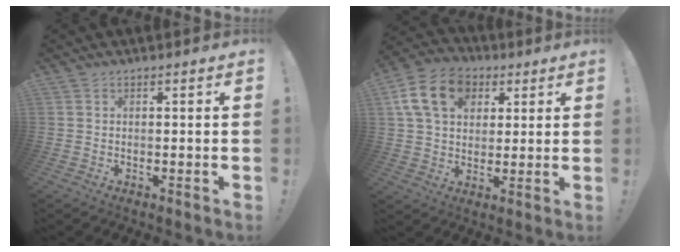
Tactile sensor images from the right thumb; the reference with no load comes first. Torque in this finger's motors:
{"motor_torque": [0.63, 1.14, 1.36, 0.23, 0.09]}